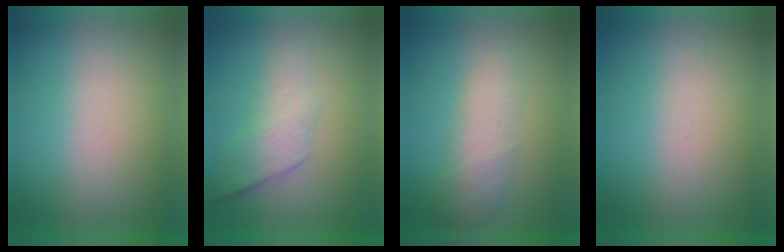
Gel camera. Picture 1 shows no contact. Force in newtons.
{"total": 2.2}
{"total": 2.3}
{"total": 0.0}